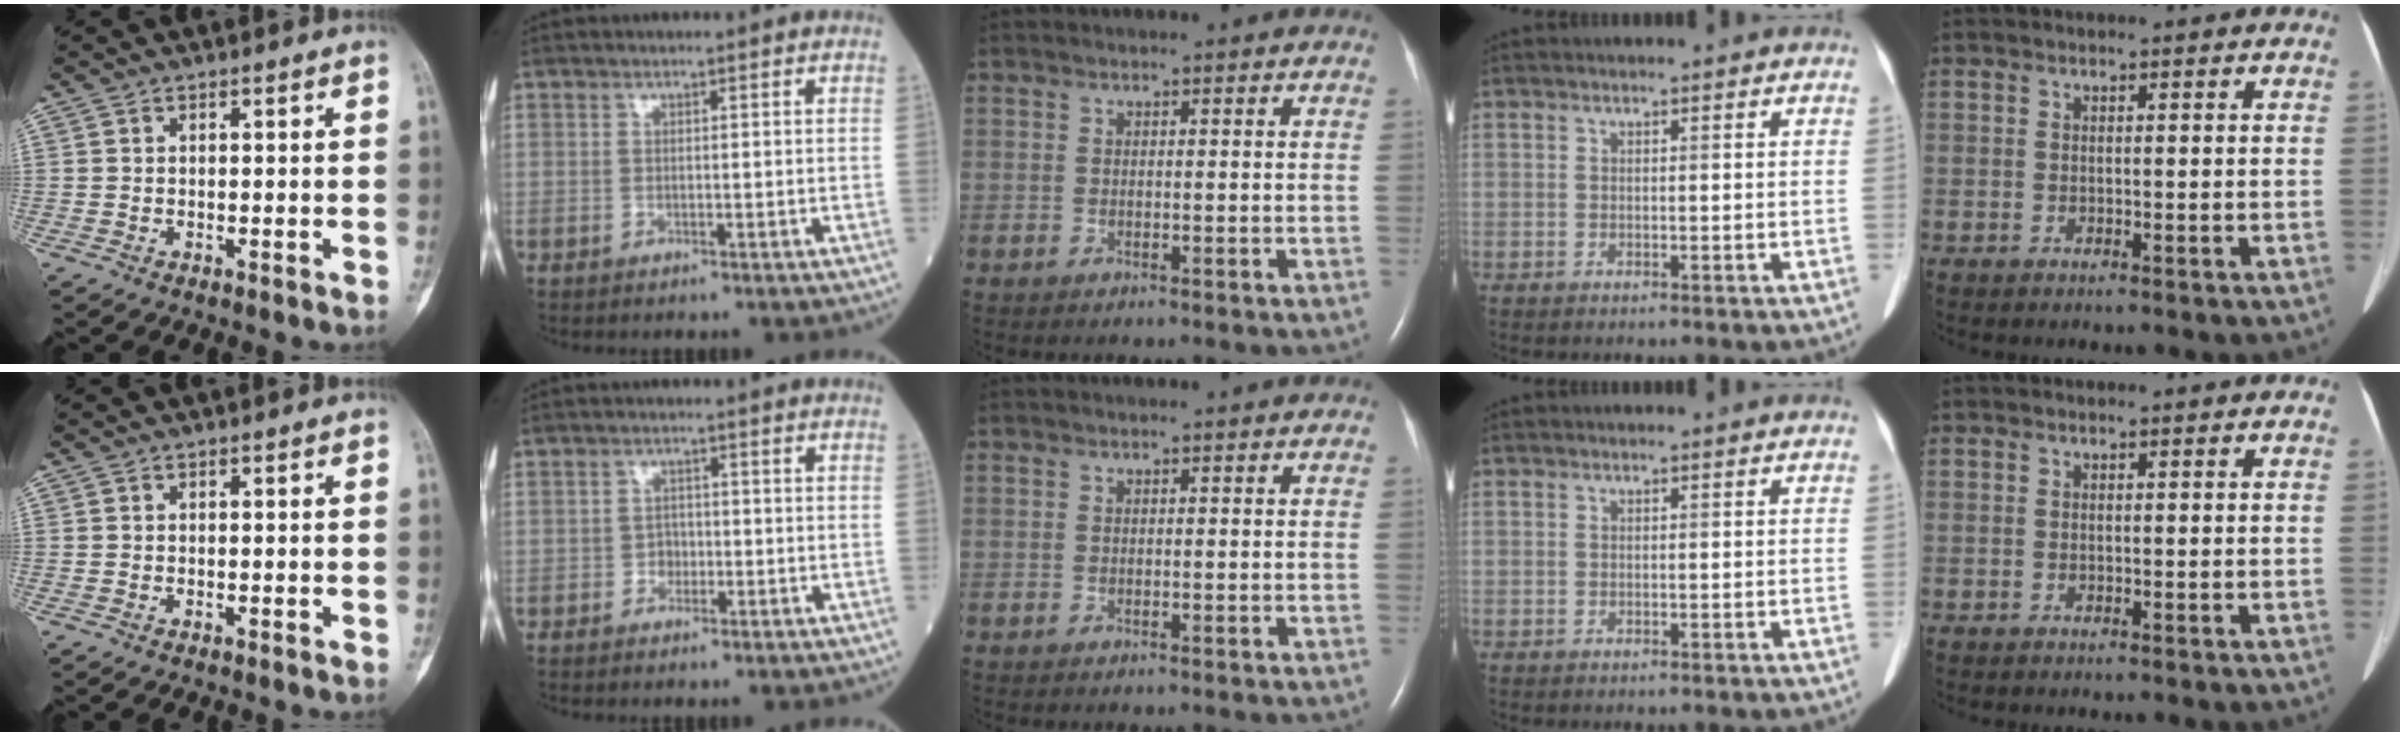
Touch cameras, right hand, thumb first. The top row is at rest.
{"index": {"total": 1.7, "force": [-0.8, 1.3, 0.6], "torque": [-0.003, 0.008, -0.015]}}